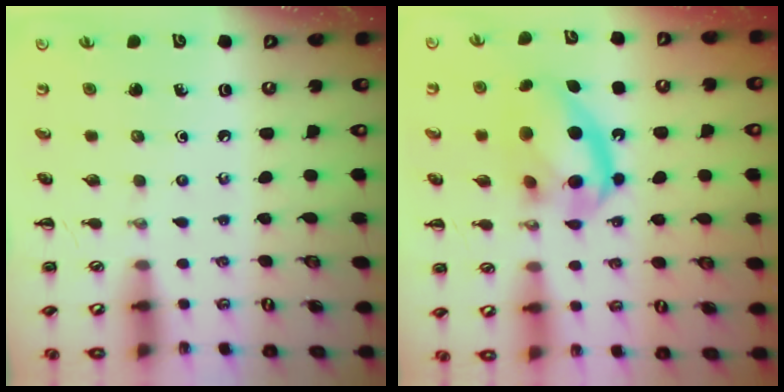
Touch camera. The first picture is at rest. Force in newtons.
{"total": 15.4, "press": 15.1, "slide": 3.1}